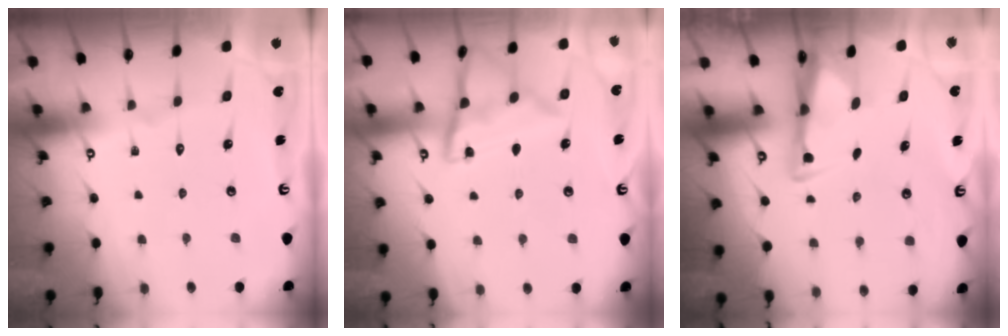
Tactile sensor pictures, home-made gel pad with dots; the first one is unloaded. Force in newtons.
{"total": 12.3, "press": 12.3, "slide": 1.0}
{"total": 3.0, "press": 2.9, "slide": 0.9}